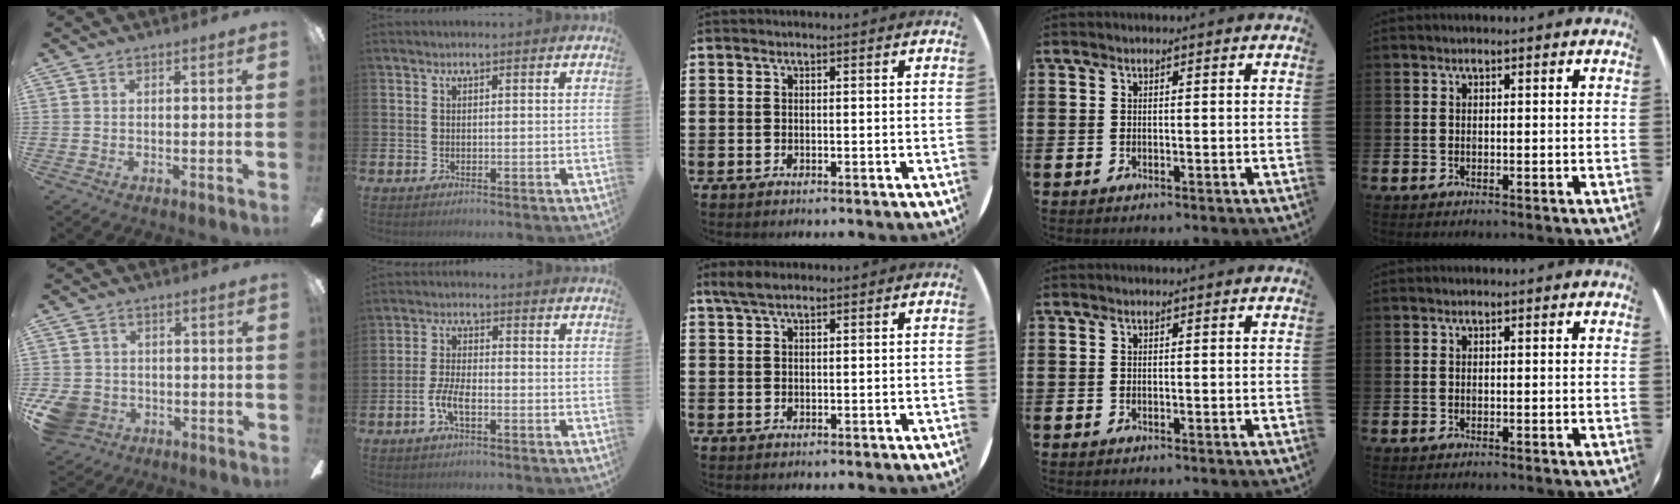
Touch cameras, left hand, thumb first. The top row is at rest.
{"thumb": {"total": 7.9, "force": [-3.3, 6.3, 3.4], "torque": [-0.089, 0.026, -0.061]}, "index": {"total": 4.0, "force": [-1.6, 1.5, 3.3], "torque": [-0.077, 0.005, -0.031]}, "middle": {"total": 2.4, "force": [1.7, 0.8, 1.5], "torque": [-0.033, 0.005, 0.030]}}